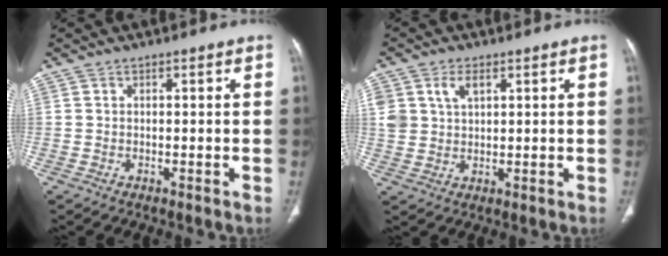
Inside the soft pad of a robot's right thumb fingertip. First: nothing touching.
{"total": 5.8, "force": [2.5, 3.8, 3.6], "torque": [-0.062, -0.004, 0.055]}